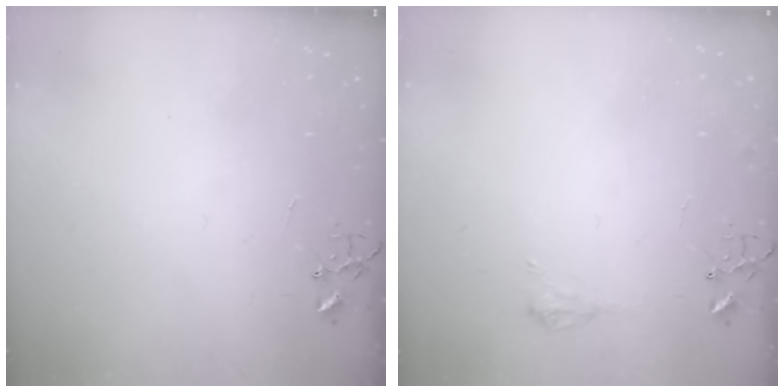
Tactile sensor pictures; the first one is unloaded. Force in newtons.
{"total": 7.4, "press": 7.4, "slide": 0.5}